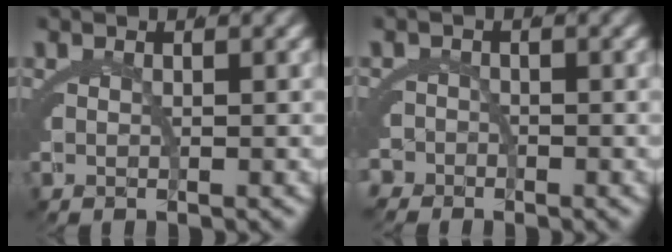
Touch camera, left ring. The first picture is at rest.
{"total": 2.2, "force": [-2.1, 0.7, -0.5], "torque": [0.015, -0.015, -0.036]}